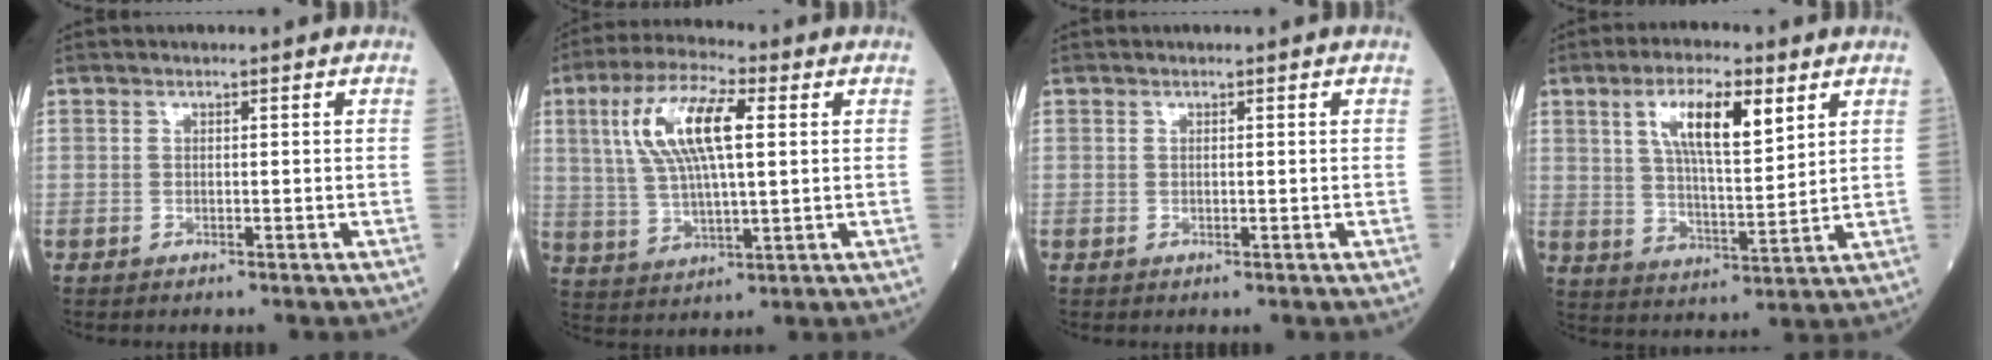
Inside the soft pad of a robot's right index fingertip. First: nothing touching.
{"total": 12.2, "force": [3.4, 3.1, 11.3], "torque": [-0.238, 0.019, 0.065]}
{"total": 0.0}
{"total": 10.5, "force": [4.8, 2.7, 8.9], "torque": [-0.165, 0.006, 0.090]}